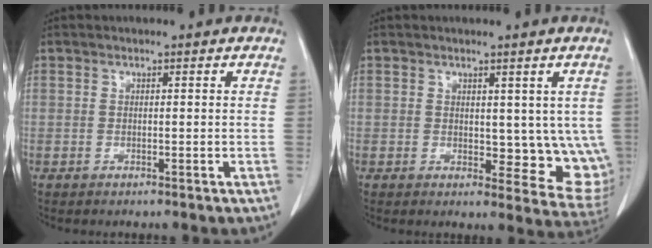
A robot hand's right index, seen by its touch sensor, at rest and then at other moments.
{"total": 8.4, "force": [0.7, 4.8, 6.8], "torque": [-0.056, -0.016, 0.016]}